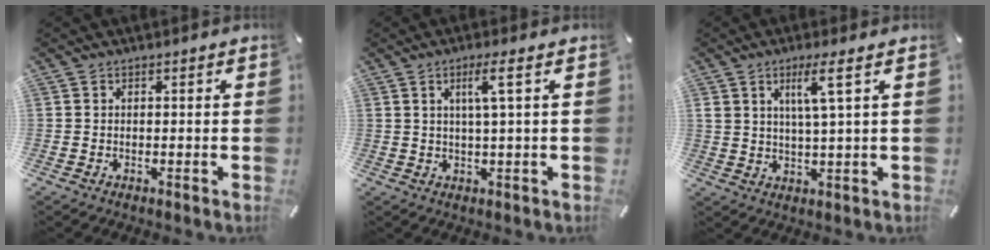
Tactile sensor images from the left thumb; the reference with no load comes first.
{"total": 5.4, "force": [1.7, 0.3, 5.1], "torque": [-0.103, 0.000, 0.024]}
{"total": 6.8, "force": [3.1, 0.6, 6.0], "torque": [-0.118, -0.002, 0.049]}